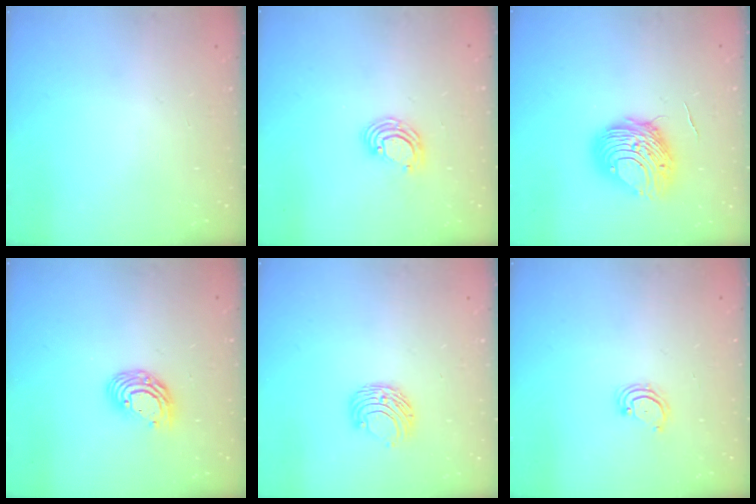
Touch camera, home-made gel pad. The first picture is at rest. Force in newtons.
{"total": 6.5, "press": 6.5, "slide": 0.6}
{"total": 9.6, "press": 9.6, "slide": 0.8}
{"total": 9.8, "press": 9.7, "slide": 1.7}
{"total": 7.2, "press": 7.2, "slide": 0.8}
{"total": 3.1, "press": 3.0, "slide": 0.4}